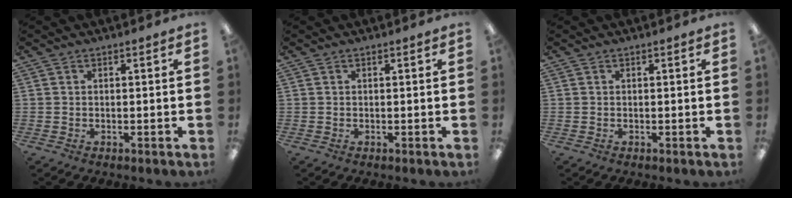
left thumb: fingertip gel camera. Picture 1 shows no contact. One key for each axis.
{"total": 0.0}
{"total": 0.0}